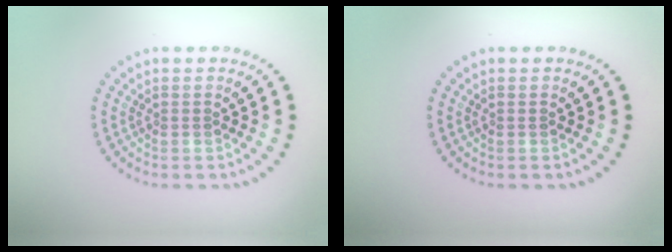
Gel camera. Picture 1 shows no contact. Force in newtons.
{"total": 0.0}